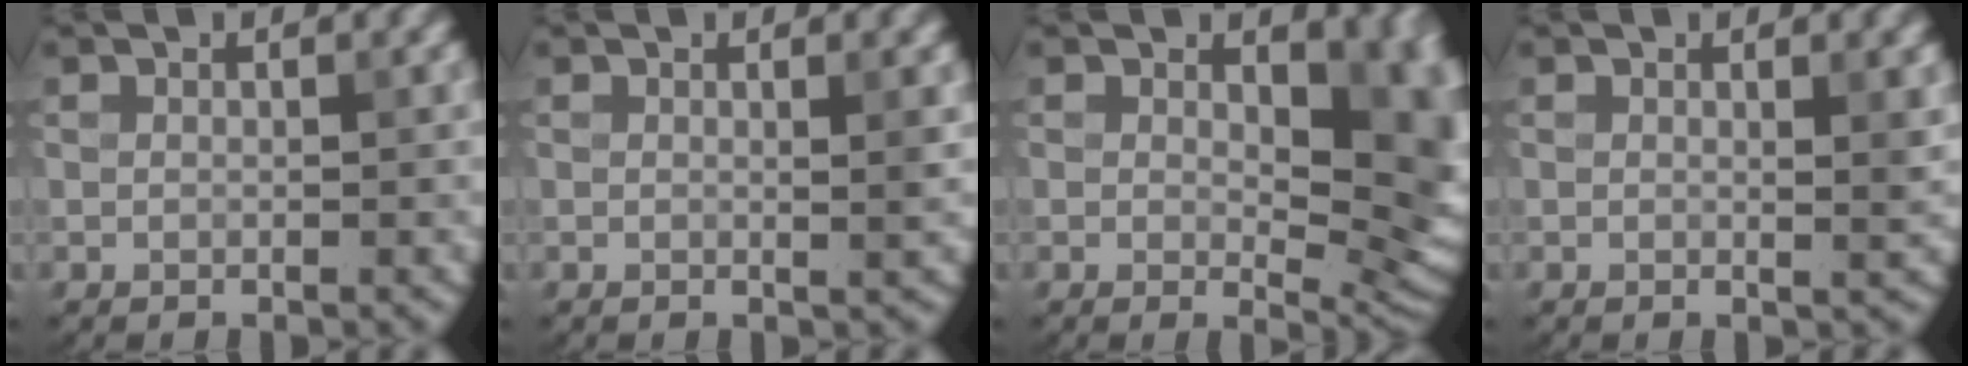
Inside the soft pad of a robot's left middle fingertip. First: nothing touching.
{"total": 1.5, "force": [0.3, 0.4, 1.4], "torque": [-0.014, 0.000, -0.002]}
{"total": 8.8, "force": [1.8, 4.9, 7.1], "torque": [-0.076, -0.017, 0.032]}
{"total": 1.8, "force": [0.5, 0.4, 1.7], "torque": [-0.017, -0.001, 0.002]}